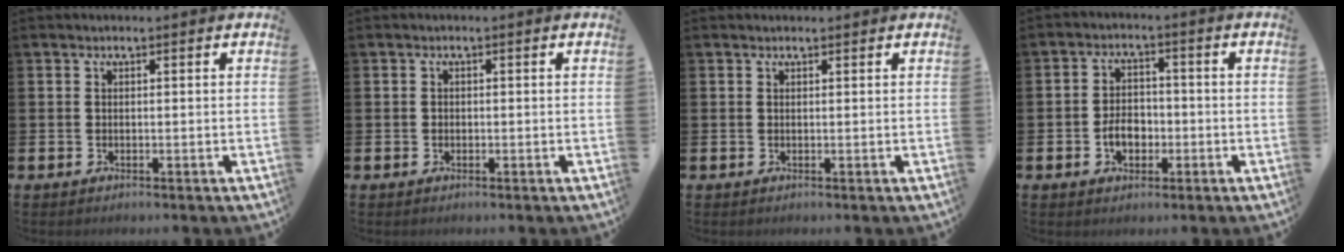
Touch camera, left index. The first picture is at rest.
{"total": 0.5, "force": [-0.2, 0.5, 0.1], "torque": [-0.012, 0.007, -0.003]}
{"total": 0.5, "force": [0.5, 0.1, 0.1], "torque": [0.009, -0.004, 0.007]}
{"total": 4.0, "force": [-1.3, 2.8, 2.6], "torque": [-0.033, -0.002, -0.029]}